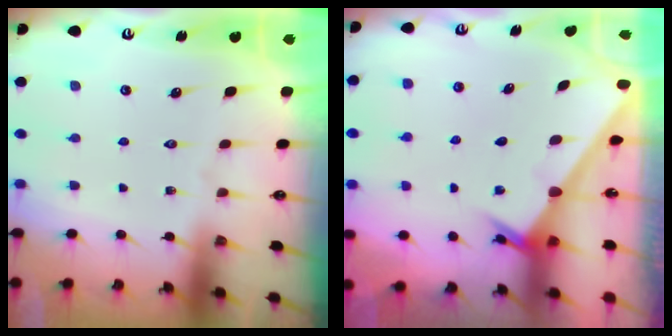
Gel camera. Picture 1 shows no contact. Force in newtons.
{"total": 2.6, "press": 2.6, "slide": 0.2}